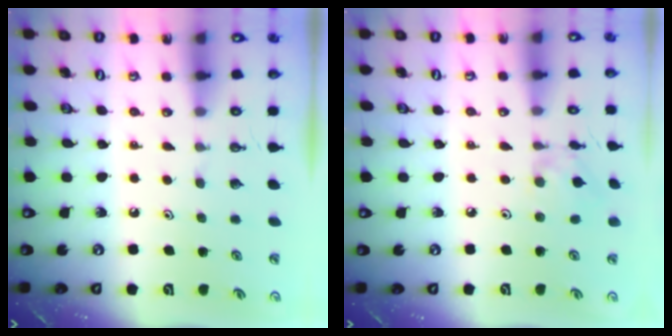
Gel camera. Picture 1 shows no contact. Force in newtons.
{"total": 2.2, "press": 2.2, "slide": 0.0}